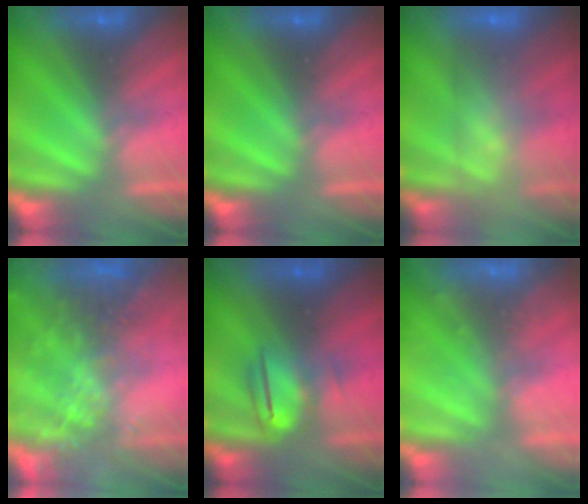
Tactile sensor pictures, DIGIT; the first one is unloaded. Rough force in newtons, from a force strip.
{"total": 0.0}
{"total": 8.1}
{"total": 8.6}
{"total": 4.6}
{"total": 2.4}